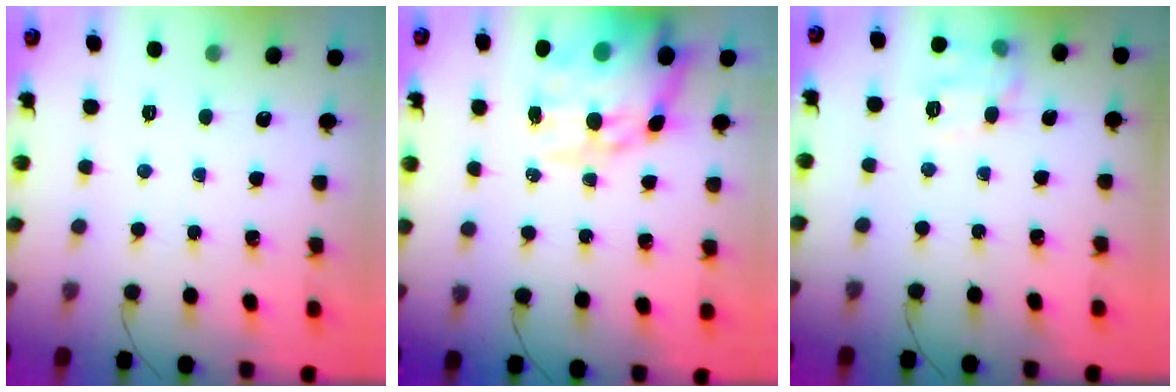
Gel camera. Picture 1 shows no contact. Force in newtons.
{"total": 19.4, "press": 18.8, "slide": 4.8}
{"total": 9.9, "press": 9.8, "slide": 0.6}